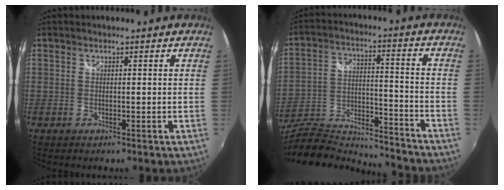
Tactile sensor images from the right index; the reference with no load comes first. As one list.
[{"total": 20.3, "force": [-16.8, 6.0, 9.6], "torque": [-0.191, -0.010, -0.267]}]